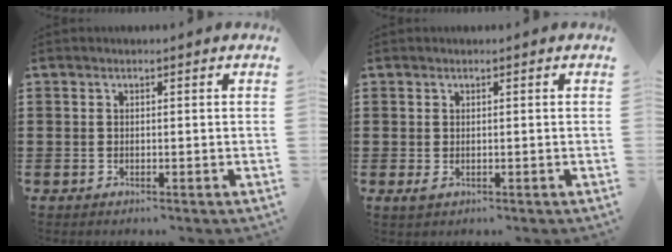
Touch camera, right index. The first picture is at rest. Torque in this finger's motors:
{"motor_torque": [-0.24, 0.87, -0.25, -0.03]}